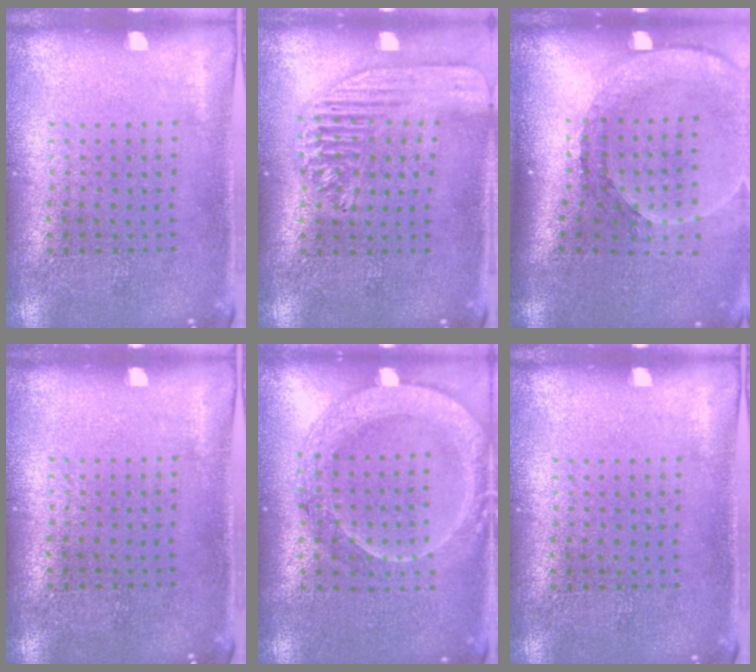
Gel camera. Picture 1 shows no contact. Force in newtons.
{"total": 1.8, "press": 1.6, "slide": 0.7}
{"total": 2.6, "press": 1.8, "slide": 1.9}
{"total": 0.0}
{"total": 2.1, "press": 1.9, "slide": 0.8}
{"total": 0.0}